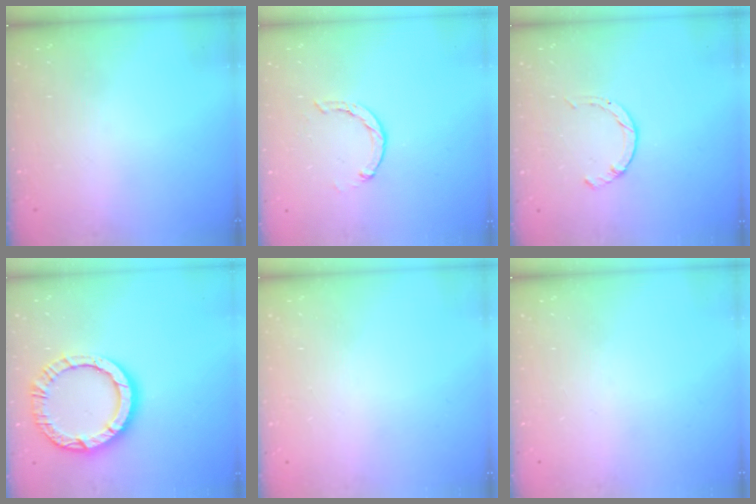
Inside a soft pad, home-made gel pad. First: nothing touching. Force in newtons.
{"total": 2.7, "press": 2.7, "slide": 0.5}
{"total": 1.7, "press": 1.7, "slide": 0.2}
{"total": 12.7, "press": 12.6, "slide": 1.2}
{"total": 2.7, "press": 2.7, "slide": 0.2}
{"total": 0.0}